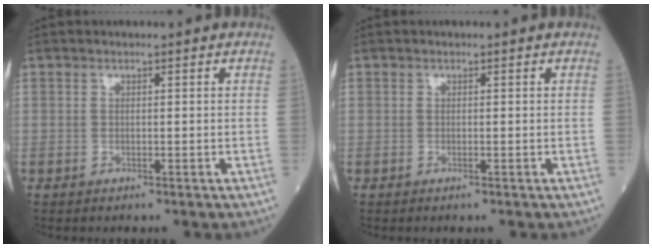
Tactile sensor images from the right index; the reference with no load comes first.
{"total": 0.0}